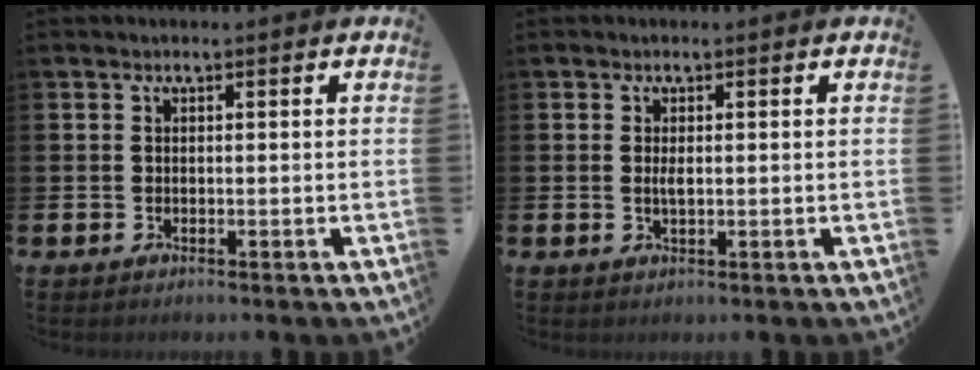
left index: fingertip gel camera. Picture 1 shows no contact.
{"total": 1.3, "force": [0.2, 0.4, 1.2], "torque": [-0.023, 0.002, 0.001]}